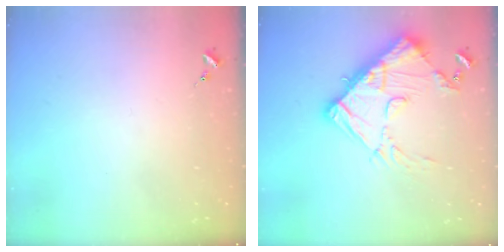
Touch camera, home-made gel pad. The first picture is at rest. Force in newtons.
{"total": 16.0, "press": 15.9, "slide": 1.7}